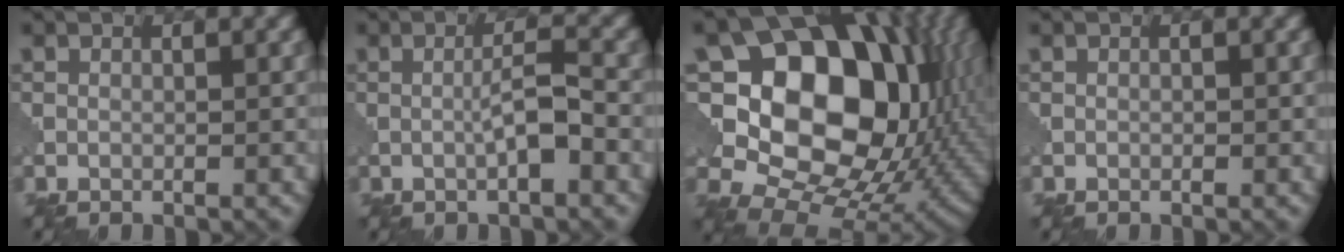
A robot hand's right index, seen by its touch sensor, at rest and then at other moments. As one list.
[{"total": 2.6, "force": [-0.7, 0.2, 2.6], "torque": [-0.045, 0.007, -0.015]}, {"total": 17.0, "force": [2.8, 12.1, 11.6], "torque": [-0.194, 0.018, 0.049]}, {"total": 0.0}]